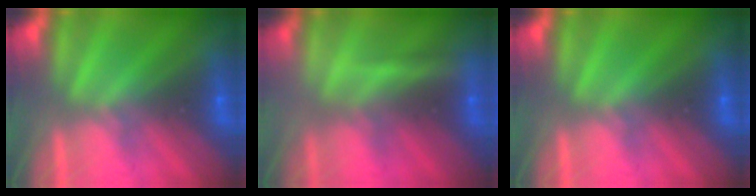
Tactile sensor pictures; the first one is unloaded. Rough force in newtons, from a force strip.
{"total": 2.0}
{"total": 0.0}